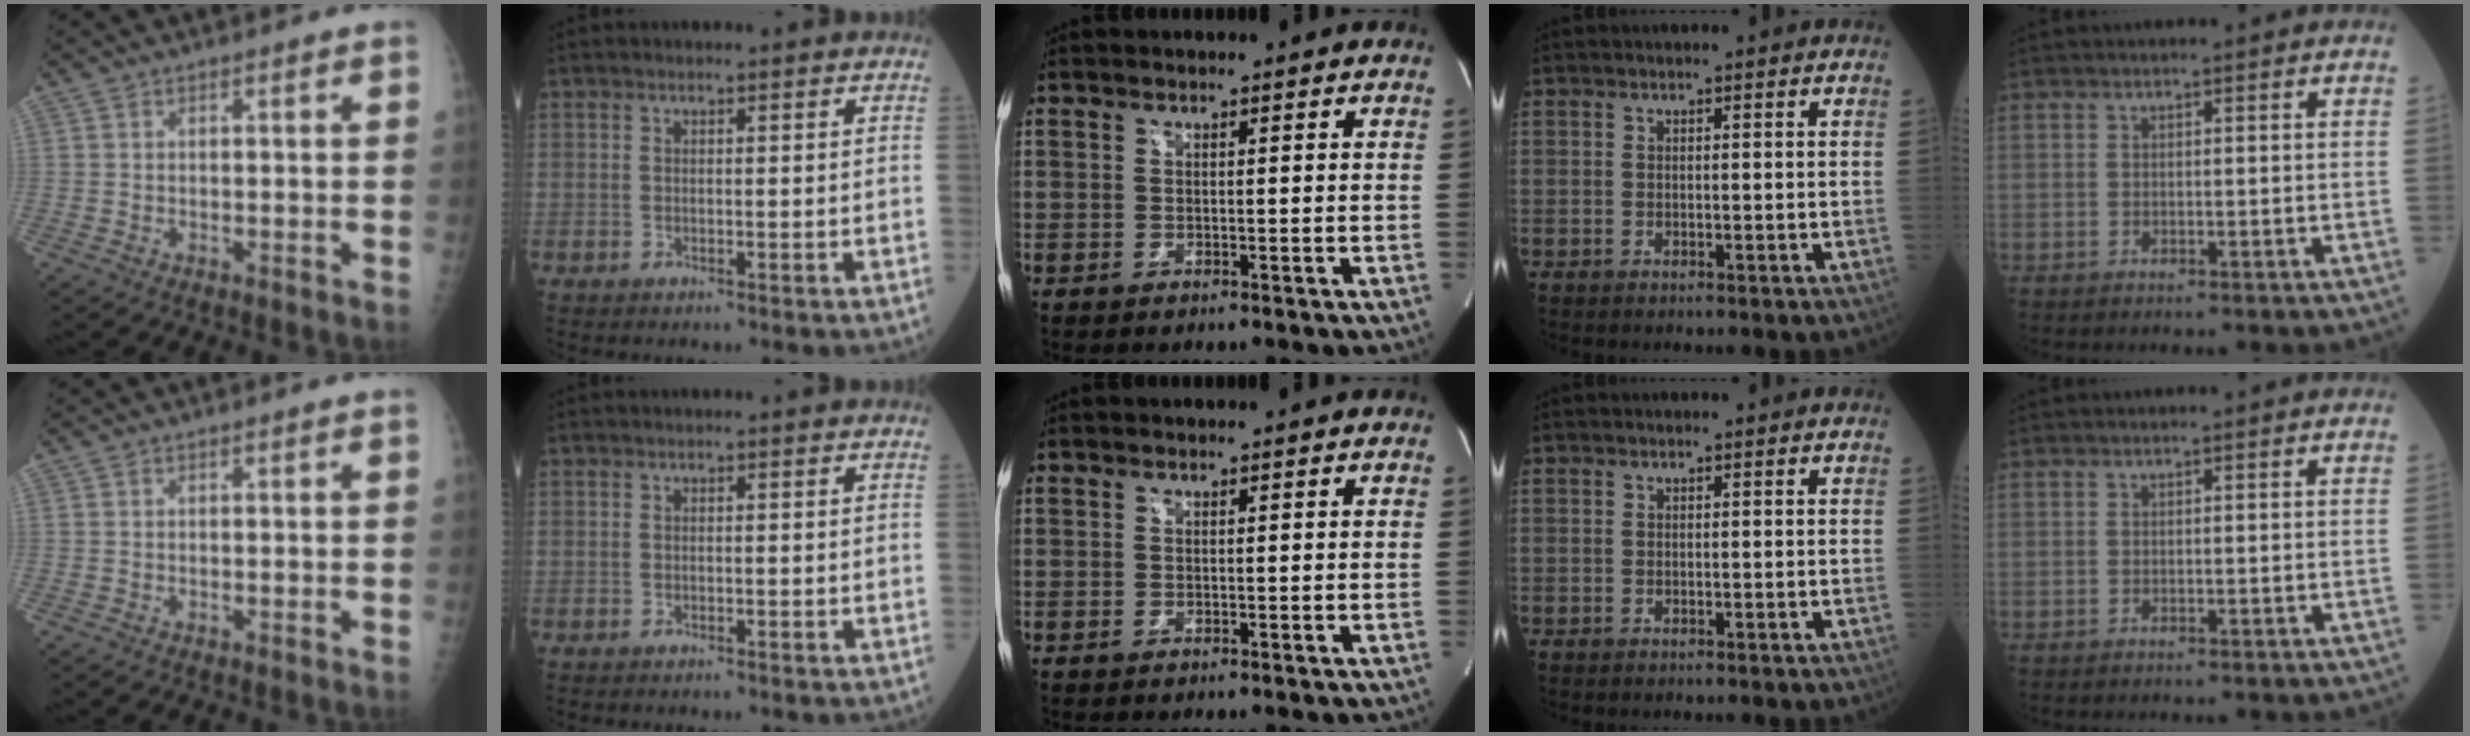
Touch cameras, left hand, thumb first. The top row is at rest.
{}